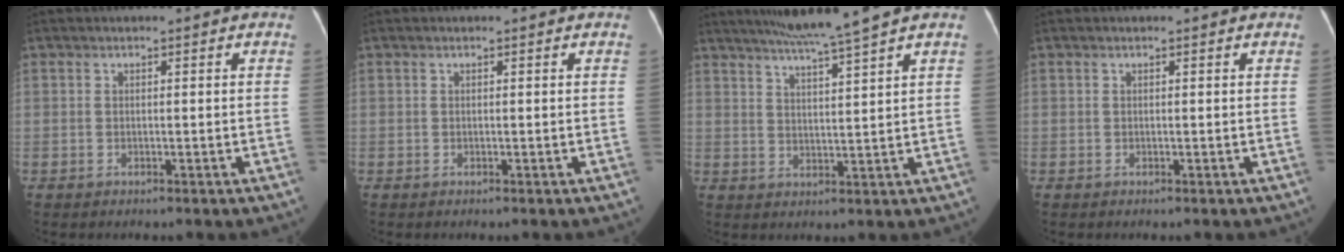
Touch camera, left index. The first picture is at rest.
{"total": 0.0}
{"total": 7.8, "force": [6.4, -1.7, 4.1], "torque": [-0.069, 0.000, 0.103]}
{"total": 0.0}